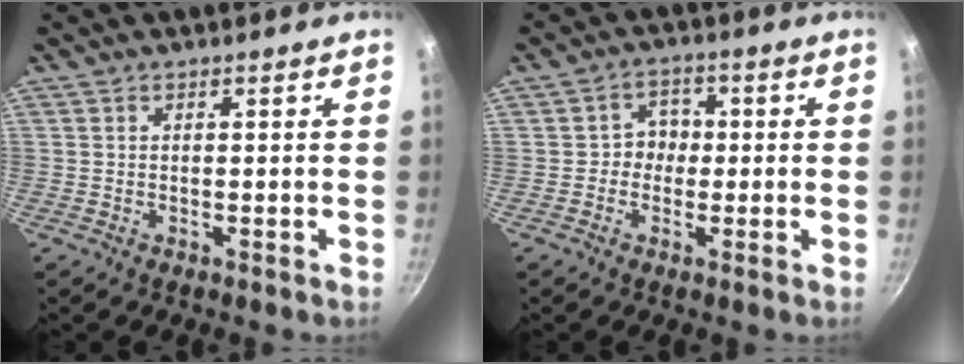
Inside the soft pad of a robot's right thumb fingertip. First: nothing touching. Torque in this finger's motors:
{"motor_torque": [-0.18, -0.18, 0.16, 0.11, 0.08]}